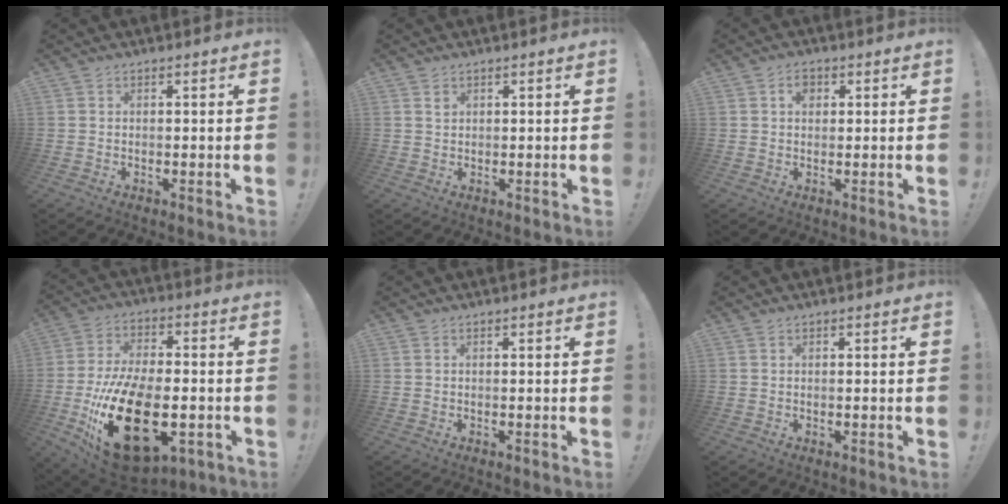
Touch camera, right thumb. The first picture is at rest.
{"total": 1.3, "force": [0.6, 1.2, 0.0], "torque": [0.013, -0.005, 0.007]}
{"total": 3.3, "force": [1.0, 2.5, 1.9], "torque": [-0.022, 0.002, 0.014]}
{"total": 27.0, "force": [-7.4, 14.5, 21.5], "torque": [-0.418, 0.038, -0.104]}
{"total": 0.0}
{"total": 0.0}